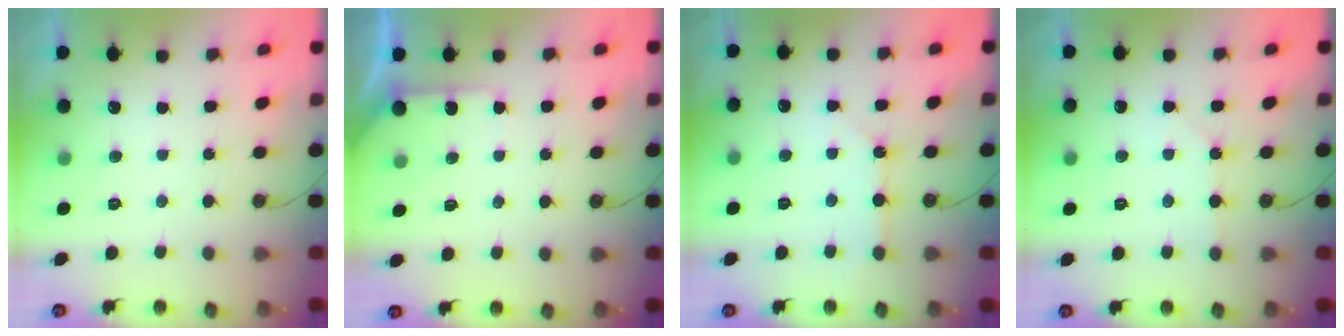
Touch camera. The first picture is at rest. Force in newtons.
{"total": 4.0, "press": 3.9, "slide": 0.5}
{"total": 3.5, "press": 3.5, "slide": 0.2}
{"total": 4.4, "press": 4.4, "slide": 0.7}